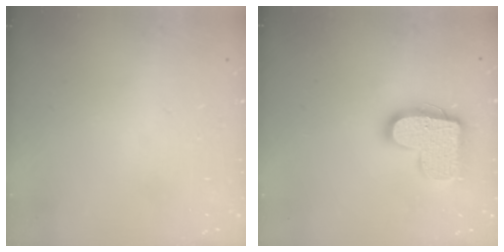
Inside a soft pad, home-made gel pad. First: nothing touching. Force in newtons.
{"total": 14.9, "press": 14.9, "slide": 1.0}